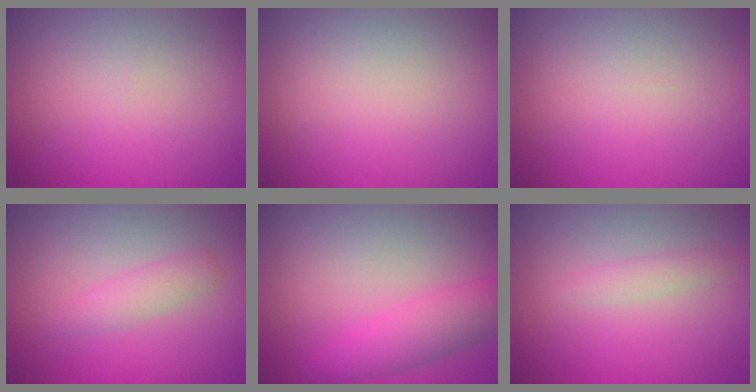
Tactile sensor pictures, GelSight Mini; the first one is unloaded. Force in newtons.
{"total": 0.0}
{"total": 0.0}
{"total": 1.7, "press": 1.7, "slide": 0.0}
{"total": 3.4, "press": 3.4, "slide": 0.1}
{"total": 1.2, "press": 1.2, "slide": 0.0}